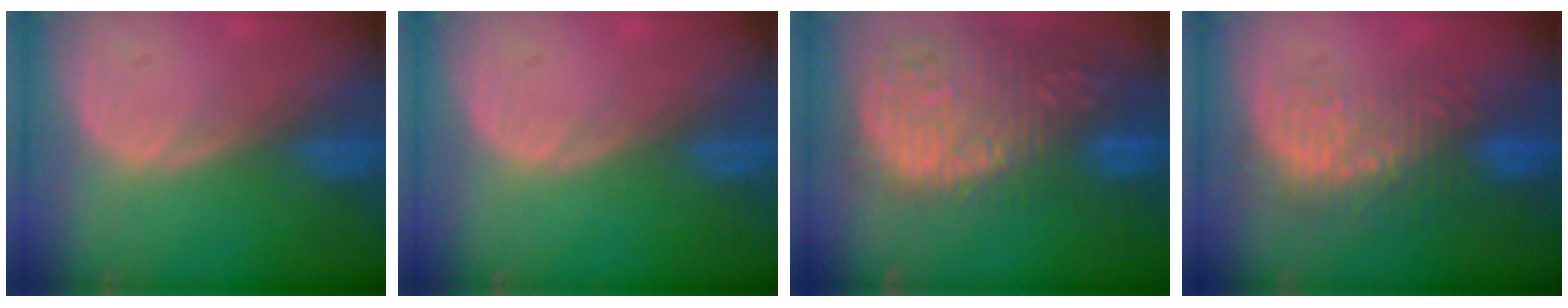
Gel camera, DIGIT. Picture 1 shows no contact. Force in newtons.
{"total": 0.0}
{"total": 16.0, "press": 13.2, "slide": 9.1}
{"total": 8.8, "press": 8.5, "slide": 2.5}